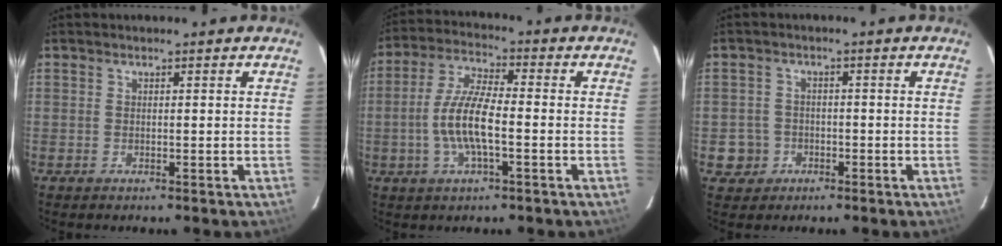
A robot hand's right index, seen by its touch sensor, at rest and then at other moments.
{"total": 10.2, "force": [-2.3, 2.8, 9.5], "torque": [-0.196, 0.004, -0.046]}
{"total": 4.7, "force": [-1.7, 4.4, 0.4], "torque": [-0.017, 0.021, -0.024]}